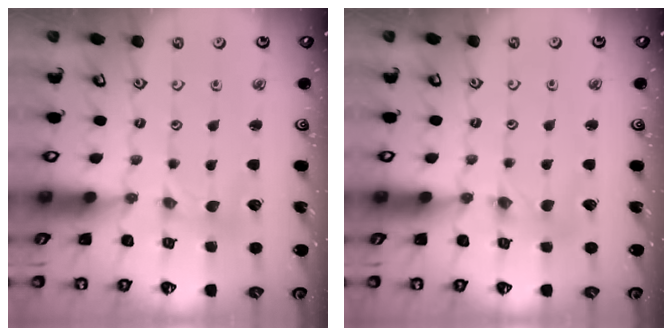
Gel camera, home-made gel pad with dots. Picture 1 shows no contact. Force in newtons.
{"total": 1.3, "press": 1.3, "slide": 0.2}